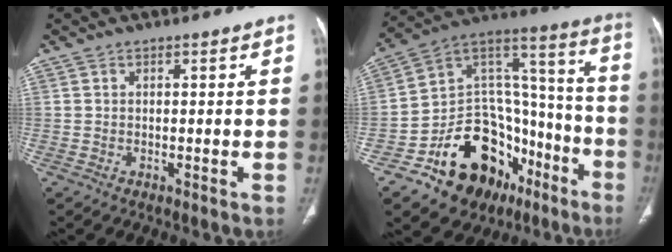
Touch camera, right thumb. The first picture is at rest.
{"total": 26.8, "force": [-13.9, 17.8, 14.5], "torque": [-0.170, 0.127, -0.210]}